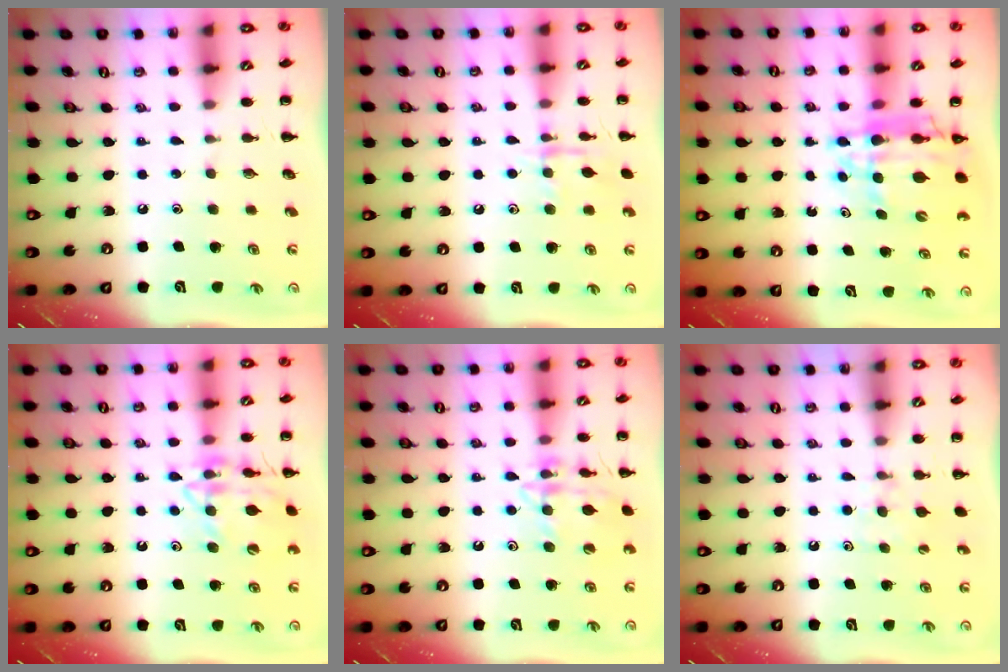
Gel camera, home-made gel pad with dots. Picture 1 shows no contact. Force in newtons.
{"total": 9.0, "press": 9.0, "slide": 0.5}
{"total": 11.9, "press": 11.3, "slide": 3.6}
{"total": 14.5, "press": 14.4, "slide": 1.2}
{"total": 14.2, "press": 14.2, "slide": 1.2}
{"total": 5.7, "press": 5.4, "slide": 1.9}